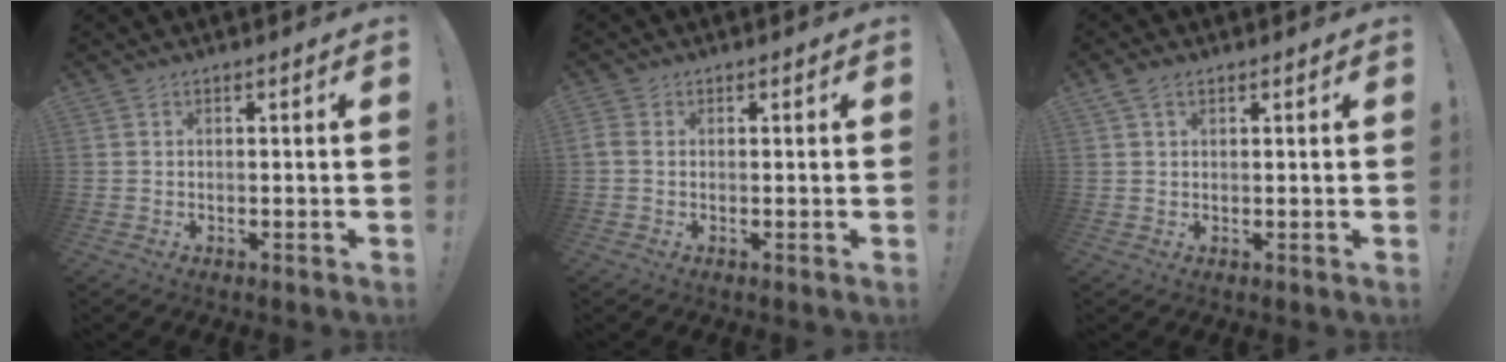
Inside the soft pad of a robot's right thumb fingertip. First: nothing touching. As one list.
[{"total": 1.8, "force": [0.2, 1.3, 1.2], "torque": [-0.022, 0.004, 0.005]}, {"total": 2.9, "force": [1.6, 1.9, 1.5], "torque": [-0.023, -0.002, 0.030]}]